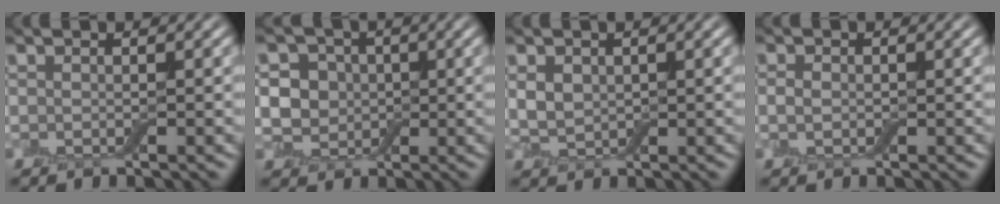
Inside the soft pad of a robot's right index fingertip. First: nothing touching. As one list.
[{"total": 5.2, "force": [0.4, 4.6, 2.3], "torque": [-0.029, 0.020, -0.013]}, {"total": 2.1, "force": [0.7, 1.5, 1.3], "torque": [-0.030, 0.000, 0.016]}, {"total": 1.1, "force": [0.0, 0.8, 0.7], "torque": [-0.017, 0.001, -0.002]}]